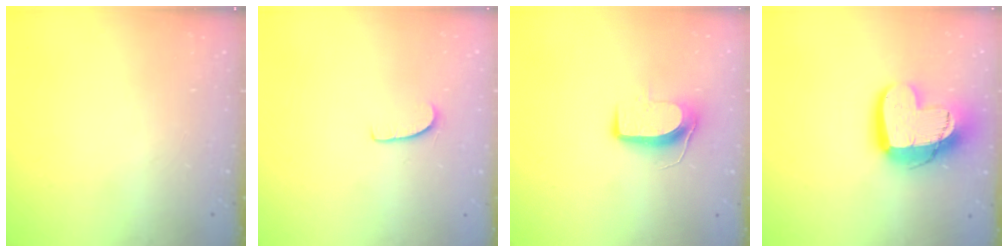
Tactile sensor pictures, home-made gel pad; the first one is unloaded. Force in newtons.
{"total": 5.7, "press": 5.7, "slide": 0.3}
{"total": 8.9, "press": 8.9, "slide": 0.7}
{"total": 16.8, "press": 16.7, "slide": 1.5}